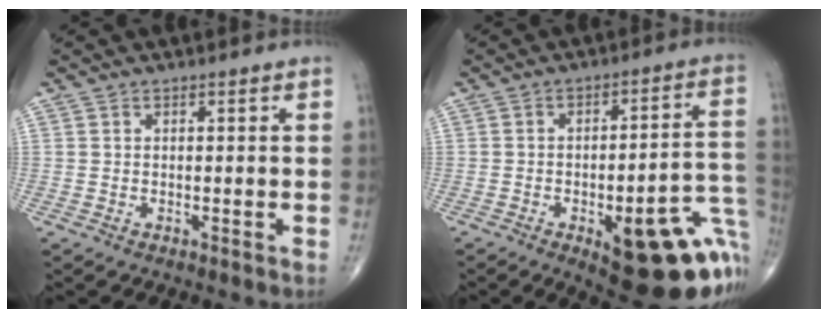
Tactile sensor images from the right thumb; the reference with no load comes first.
{"total": 23.1, "force": [-8.4, 8.0, 20.0], "torque": [-0.174, 0.038, -0.089]}